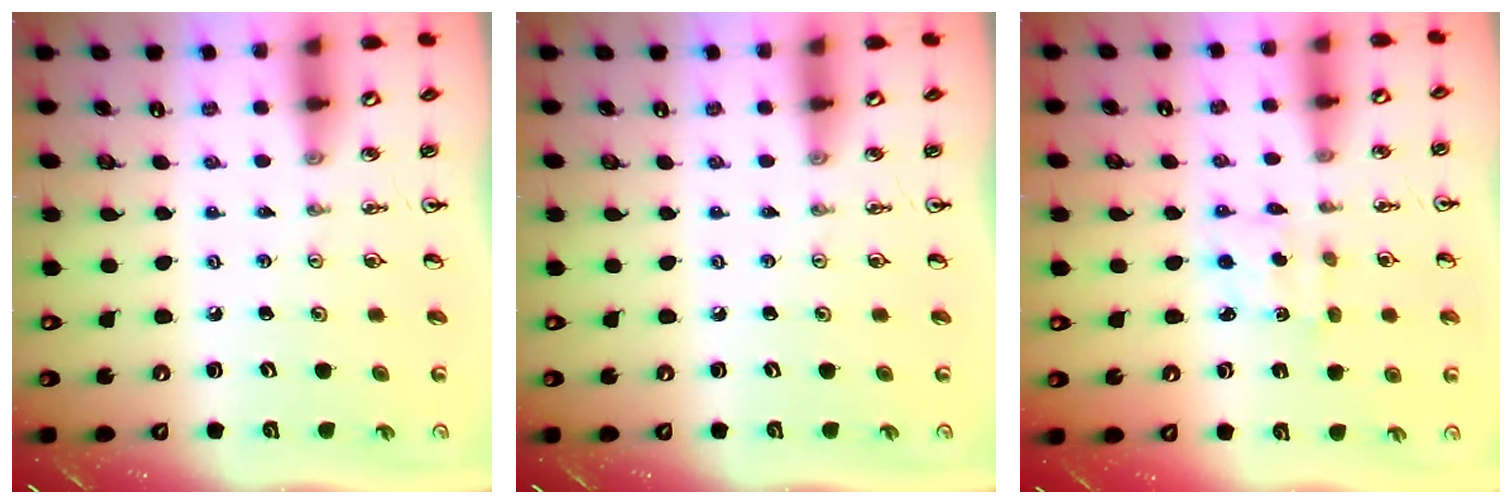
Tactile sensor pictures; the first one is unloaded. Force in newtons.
{"total": 0.0}
{"total": 2.6, "press": 2.6, "slide": 0.6}